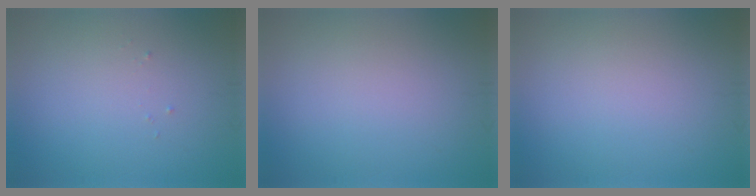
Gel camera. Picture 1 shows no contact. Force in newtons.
{"total": 0.0}
{"total": 0.0}